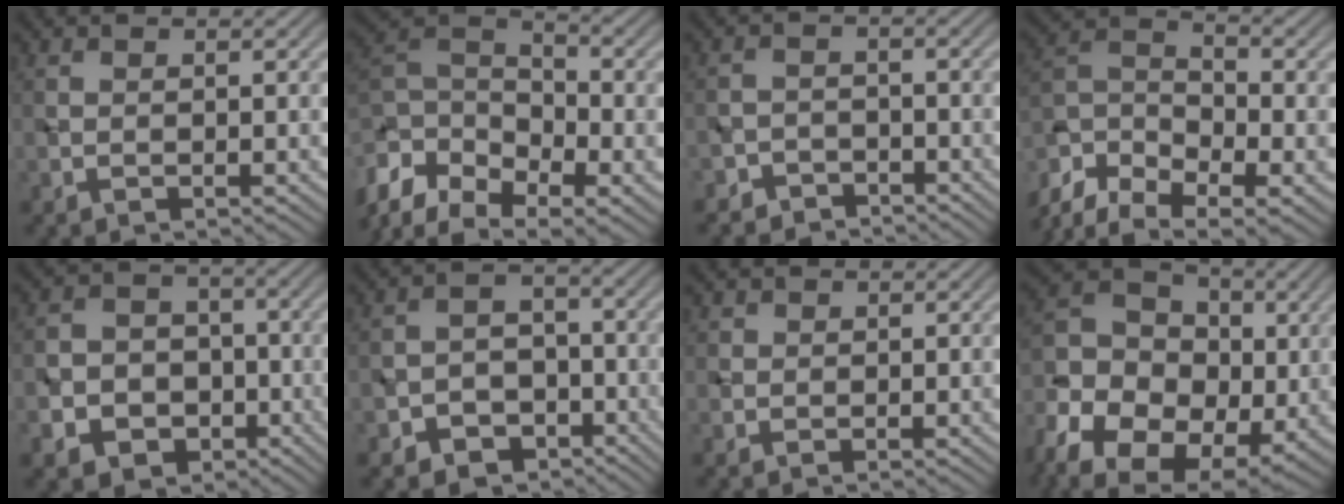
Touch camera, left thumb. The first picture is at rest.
{"total": 13.2, "force": [-7.0, 7.5, 8.3], "torque": [-0.211, -0.002, -0.126]}
{"total": 2.8, "force": [-2.4, 1.4, 0.1], "torque": [0.008, 0.004, -0.050]}
{"total": 11.6, "force": [-7.6, 4.7, 7.4], "torque": [-0.164, -0.016, -0.156]}
{"total": 8.5, "force": [-3.6, 7.1, 2.9], "torque": [-0.075, -0.016, -0.082]}
{"total": 6.7, "force": [-3.7, 5.0, 2.6], "torque": [-0.040, -0.004, -0.068]}
{"total": 1.5, "force": [0.7, 1.3, 0.2], "torque": [-0.003, -0.003, 0.012]}
{"total": 15.9, "force": [-5.6, 11.6, 9.4], "torque": [-0.239, -0.024, -0.095]}